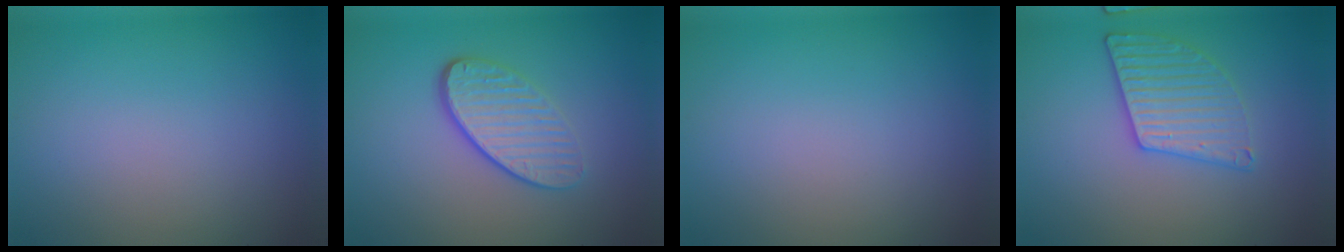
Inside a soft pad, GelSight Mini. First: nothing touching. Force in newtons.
{"total": 4.1, "press": 3.0, "slide": 2.7}
{"total": 0.0}
{"total": 3.2, "press": 3.1, "slide": 0.8}